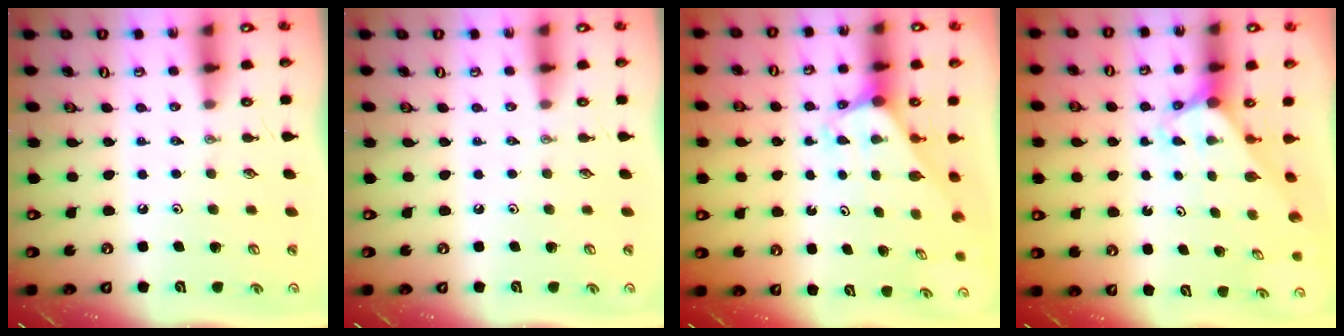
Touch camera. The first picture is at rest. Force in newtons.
{"total": 0.0}
{"total": 2.1, "press": 2.1, "slide": 0.1}
{"total": 2.8, "press": 2.8, "slide": 0.2}